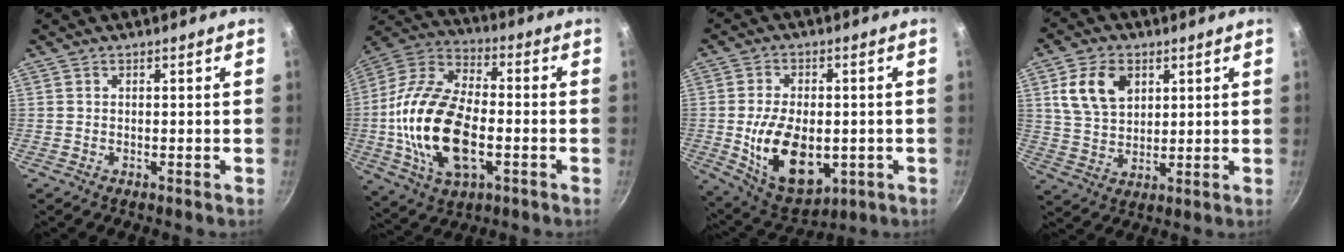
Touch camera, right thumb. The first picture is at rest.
{"total": 22.5, "force": [-3.6, 12.2, 18.5], "torque": [-0.369, 0.016, -0.064]}
{"total": 15.7, "force": [-2.7, 9.2, 12.4], "torque": [-0.192, -0.004, -0.022]}
{"total": 10.3, "force": [3.9, 7.0, 6.4], "torque": [-0.101, -0.008, 0.078]}